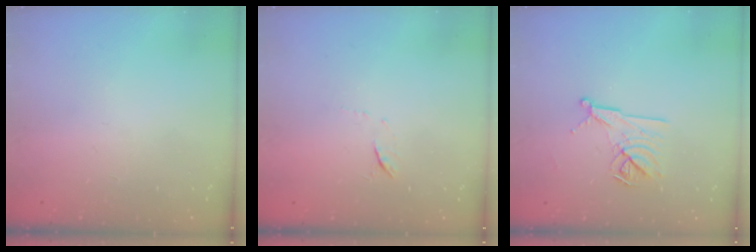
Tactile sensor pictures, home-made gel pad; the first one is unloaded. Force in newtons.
{"total": 5.0, "press": 4.8, "slide": 1.4}
{"total": 11.3, "press": 11.3, "slide": 0.4}